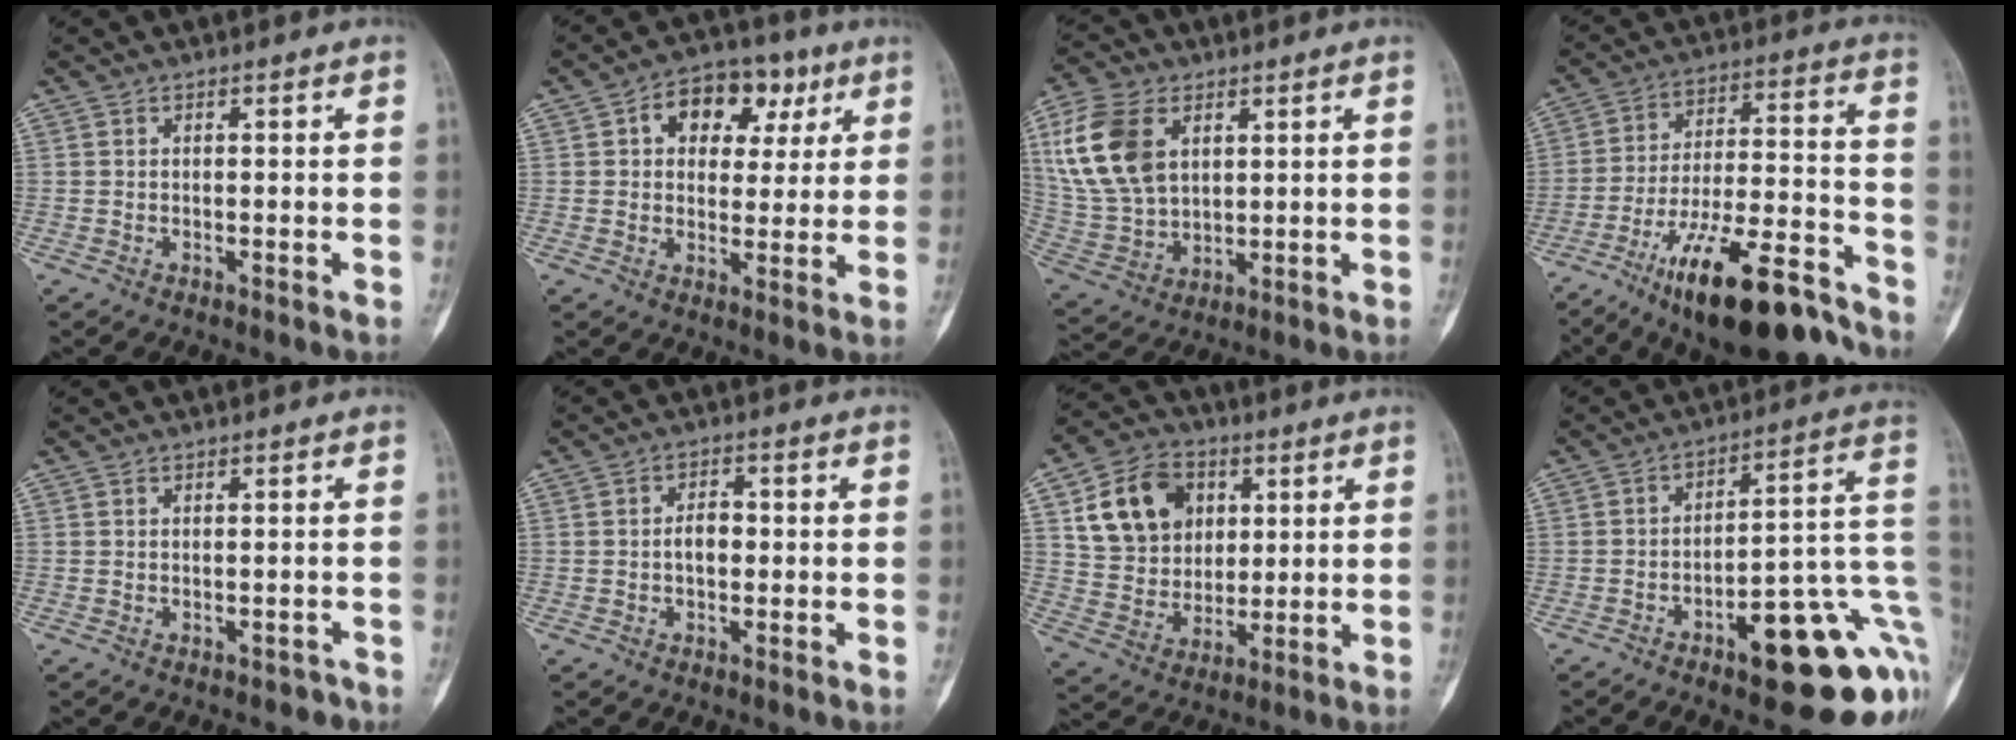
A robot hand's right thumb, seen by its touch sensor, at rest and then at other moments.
{"total": 11.7, "force": [4.2, 8.2, 7.2], "torque": [-0.055, 0.007, 0.058]}
{"total": 15.8, "force": [5.2, 10.3, 10.8], "torque": [-0.214, -0.010, 0.114]}
{"total": 21.7, "force": [-15.1, 6.2, 14.3], "torque": [-0.205, 0.087, -0.246]}
{"total": 0.8, "force": [-0.6, 0.6, 0.1], "torque": [0.007, 0.007, -0.009]}
{"total": 3.6, "force": [-0.2, 2.3, 2.7], "torque": [-0.040, 0.012, -0.007]}
{"total": 15.0, "force": [5.0, 11.7, 7.9], "torque": [-0.107, -0.006, 0.092]}
{"total": 21.2, "force": [-7.1, 7.2, 18.7], "torque": [-0.167, 0.052, -0.083]}